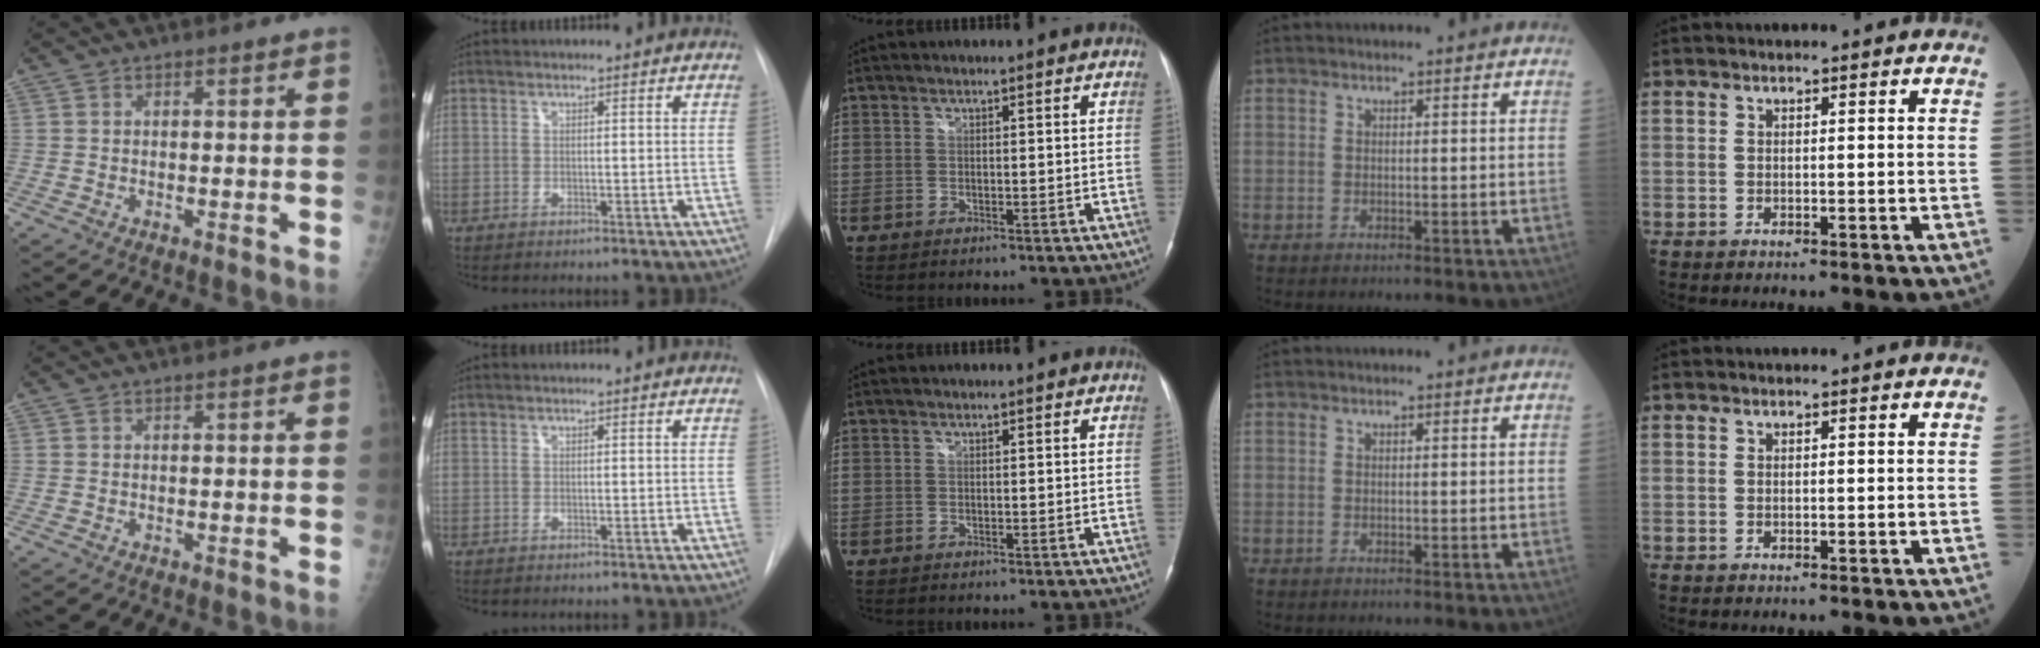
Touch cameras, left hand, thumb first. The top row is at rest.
{}